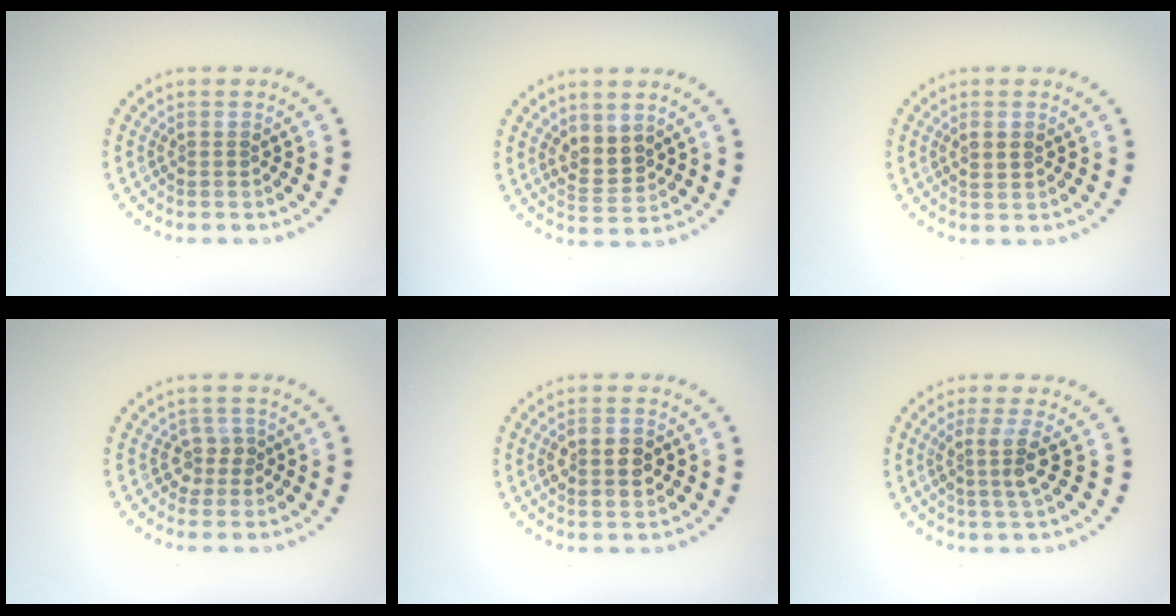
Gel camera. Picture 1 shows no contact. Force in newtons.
{"total": 2.7, "press": 2.5, "slide": 1.0}
{"total": 0.9, "press": 0.9, "slide": 0.2}
{"total": 1.7, "press": 1.3, "slide": 1.1}
{"total": 2.9, "press": 2.9, "slide": 0.1}
{"total": 2.7, "press": 2.1, "slide": 1.7}